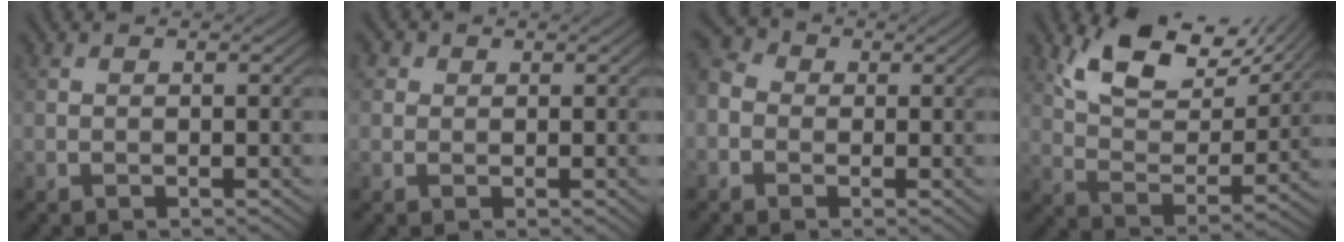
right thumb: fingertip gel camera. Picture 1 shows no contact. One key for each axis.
{"total": 1.6, "fx": 0.7, "fy": 1.3, "fz": 0.5, "tx": -0.010, "ty": 0.000, "tz": 0.007}
{"total": 4.4, "fx": -1.2, "fy": 3.7, "fz": 2.0, "tx": -0.058, "ty": 0.001, "tz": -0.035}
{"total": 12.5, "fx": 8.3, "fy": 5.3, "fz": 7.7, "tx": -0.157, "ty": -0.006, "tz": 0.151}